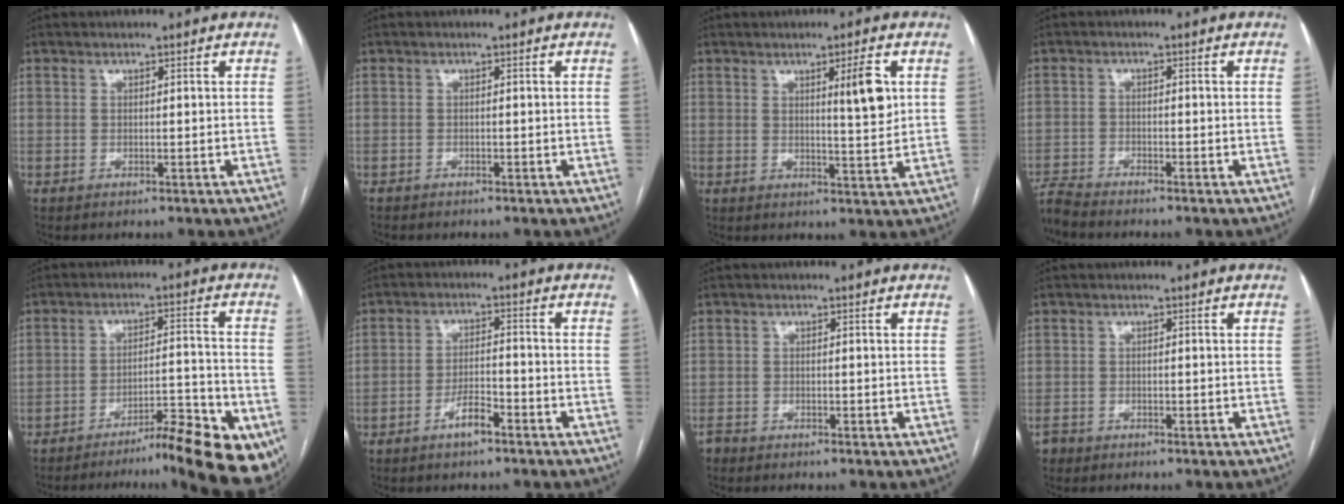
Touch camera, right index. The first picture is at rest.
{"total": 0.6, "force": [-0.6, 0.3, 0.0], "torque": [-0.006, 0.001, -0.013]}
{"total": 5.8, "force": [1.9, 0.4, 5.4], "torque": [-0.080, -0.008, 0.028]}
{"total": 3.4, "force": [-3.3, -0.6, 0.2], "torque": [-0.007, -0.019, -0.066]}
{"total": 14.6, "force": [-10.8, 1.2, 9.7], "torque": [-0.085, 0.021, -0.159]}
{"total": 4.1, "force": [-2.7, 1.0, 2.9], "torque": [-0.054, 0.003, -0.050]}
{"total": 1.1, "force": [-0.8, 0.7, -0.2], "torque": [0.005, 0.002, -0.020]}
{"total": 1.5, "force": [-1.0, 1.1, -0.2], "torque": [0.001, 0.005, -0.022]}